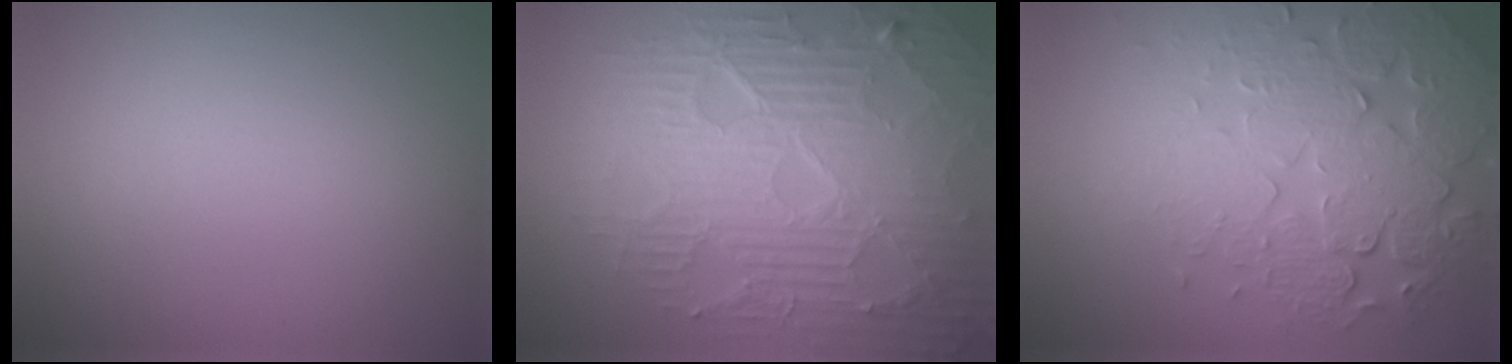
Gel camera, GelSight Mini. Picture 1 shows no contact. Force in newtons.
{"total": 10.8, "press": 6.8, "slide": 8.4}
{"total": 7.2, "press": 5.4, "slide": 4.8}